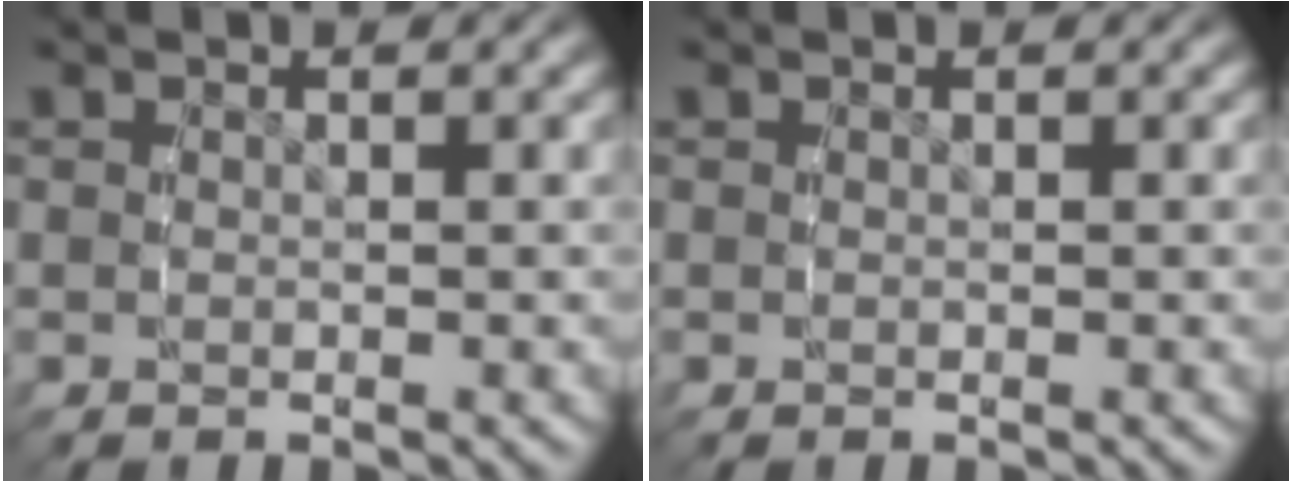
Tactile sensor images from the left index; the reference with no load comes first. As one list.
[{"total": 0.0}]